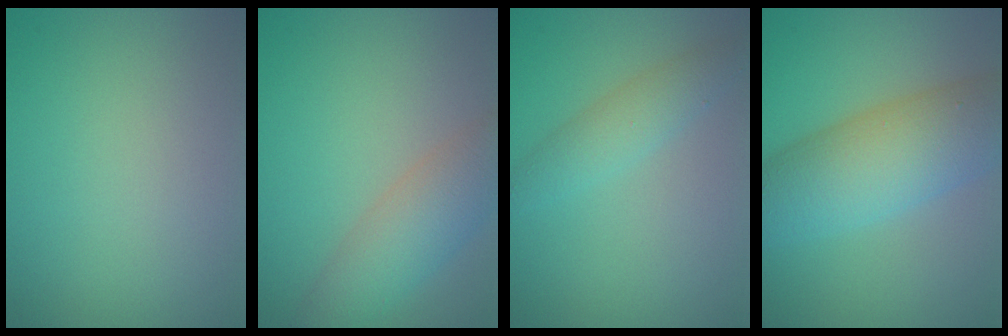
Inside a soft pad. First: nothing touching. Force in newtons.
{"total": 4.6, "press": 4.6, "slide": 0.1}
{"total": 2.4, "press": 2.4, "slide": 0.1}
{"total": 8.3, "press": 8.3, "slide": 0.1}